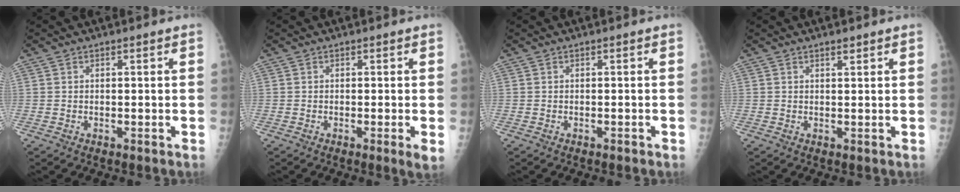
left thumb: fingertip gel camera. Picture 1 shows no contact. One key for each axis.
{"total": 2.3, "fx": -0.4, "fy": 0.1, "fz": 2.3, "tx": -0.040, "ty": -0.008, "tz": -0.009}
{"total": 0.6, "fx": -0.5, "fy": 0.1, "fz": 0.4, "tx": -0.010, "ty": 0.001, "tz": -0.004}
{"total": 1.1, "fx": 0.8, "fy": 0.2, "fz": 0.6, "tx": -0.010, "ty": -0.006, "tz": 0.015}